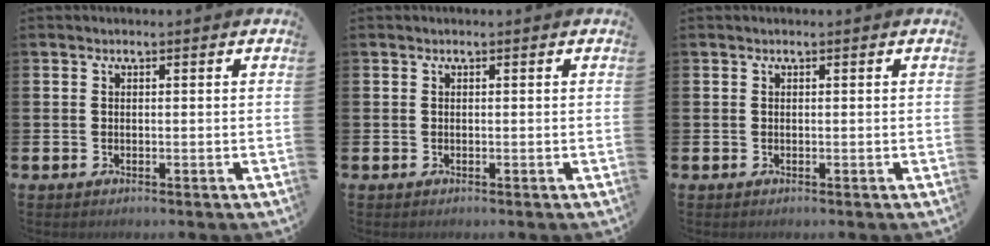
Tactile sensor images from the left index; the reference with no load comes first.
{"total": 0.0}
{"total": 0.0}